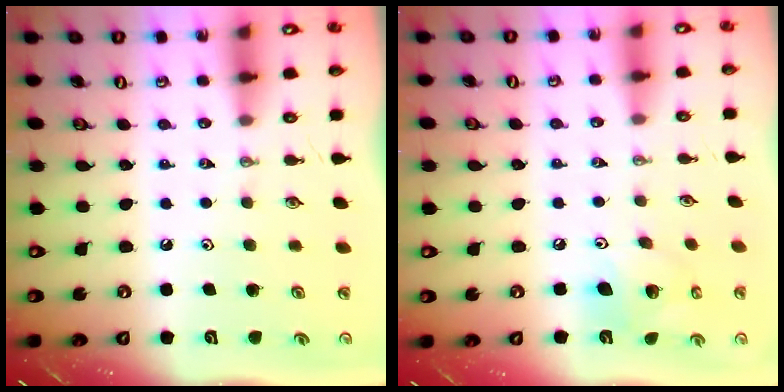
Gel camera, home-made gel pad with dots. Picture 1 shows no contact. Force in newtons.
{"total": 12.4, "press": 12.2, "slide": 2.1}